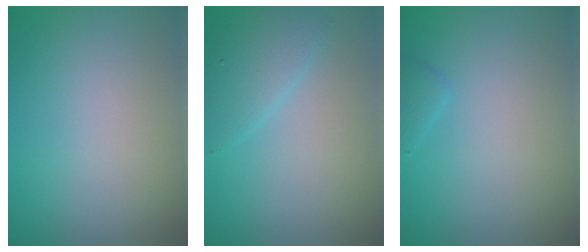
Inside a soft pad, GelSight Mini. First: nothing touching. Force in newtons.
{"total": 2.6, "press": 2.6, "slide": 0.1}
{"total": 0.9, "press": 0.9, "slide": 0.1}